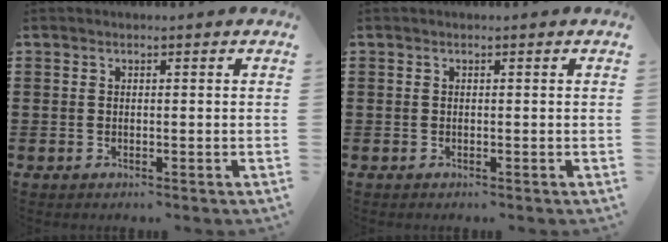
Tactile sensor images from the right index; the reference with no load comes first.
{"total": 0.0}